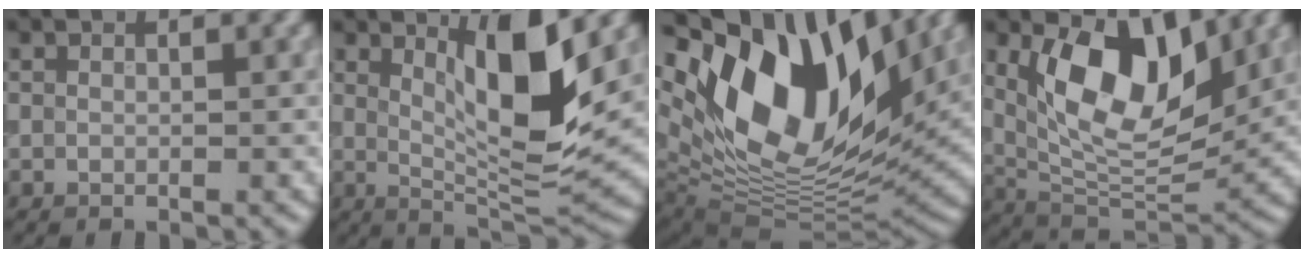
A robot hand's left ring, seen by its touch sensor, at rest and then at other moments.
{"total": 8.0, "force": [2.5, 1.8, 7.3], "torque": [-0.118, -0.017, 0.049]}
{"total": 17.5, "force": [6.9, 9.5, 13.0], "torque": [-0.253, 0.018, 0.117]}
{"total": 10.7, "force": [3.4, 5.4, 8.6], "torque": [-0.151, -0.009, 0.056]}